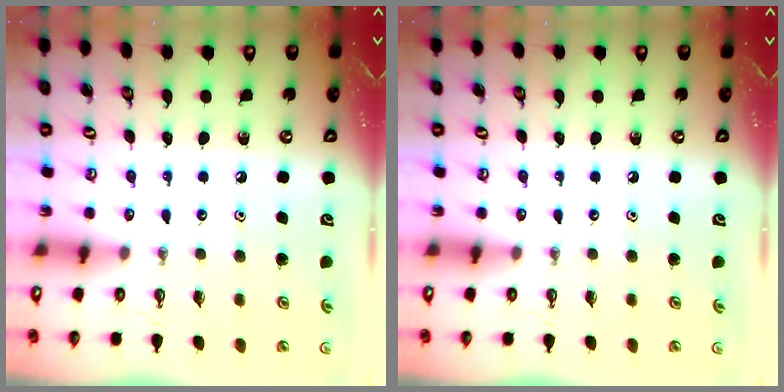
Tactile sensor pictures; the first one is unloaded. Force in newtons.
{"total": 0.0}